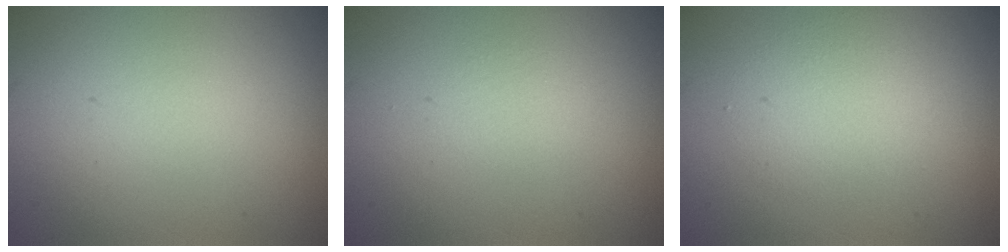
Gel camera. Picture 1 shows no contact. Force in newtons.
{"total": 0.7, "press": 0.7, "slide": 0.1}
{"total": 2.8, "press": 2.8, "slide": 0.2}